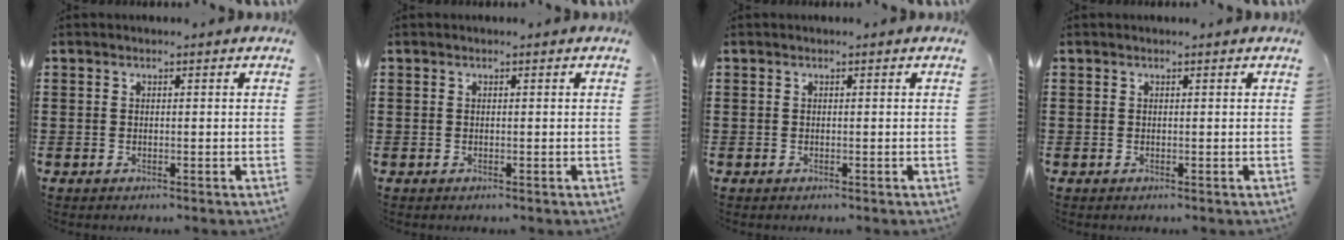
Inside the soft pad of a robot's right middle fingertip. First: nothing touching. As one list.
[{"total": 0.0}, {"total": 0.0}, {"total": 0.0}]